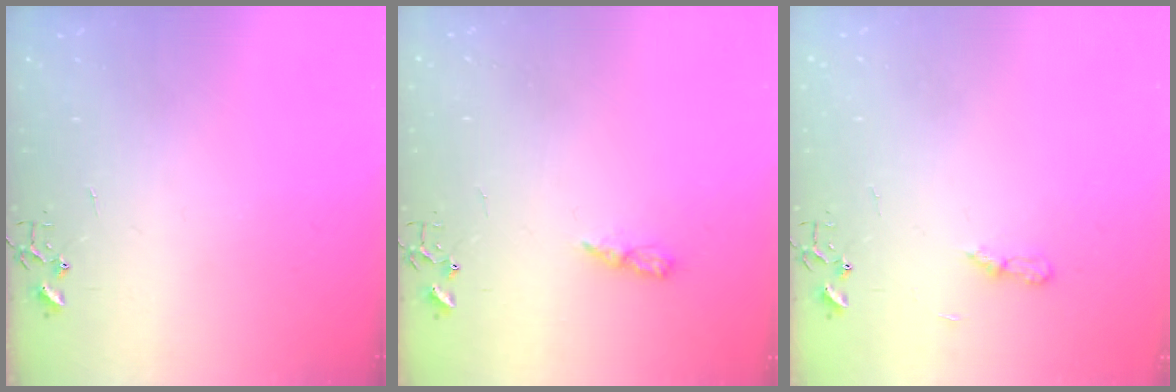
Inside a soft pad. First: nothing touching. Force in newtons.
{"total": 6.0, "press": 6.0, "slide": 0.2}
{"total": 3.8, "press": 3.8, "slide": 0.4}